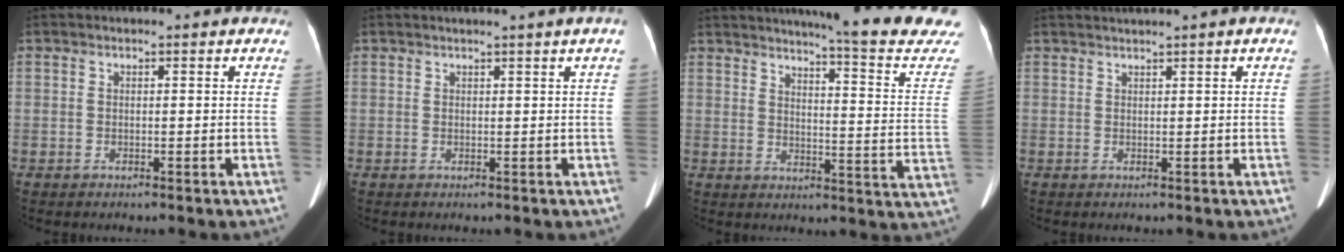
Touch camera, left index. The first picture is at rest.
{"total": 1.5, "force": [1.1, -0.5, 1.0], "torque": [-0.012, 0.002, 0.019]}
{"total": 19.7, "force": [18.1, -0.2, 7.7], "torque": [-0.099, -0.105, 0.202]}
{"total": 1.7, "force": [1.3, -0.7, 0.9], "torque": [-0.017, 0.009, 0.029]}